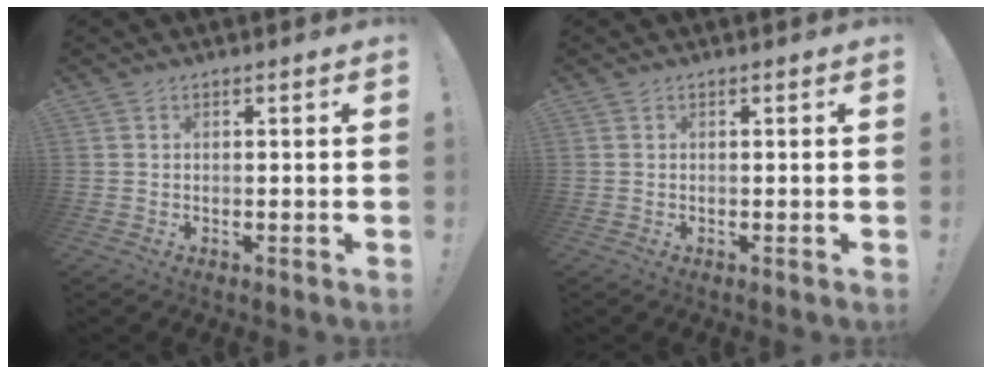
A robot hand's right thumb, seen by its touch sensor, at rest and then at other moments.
{"total": 0.0}